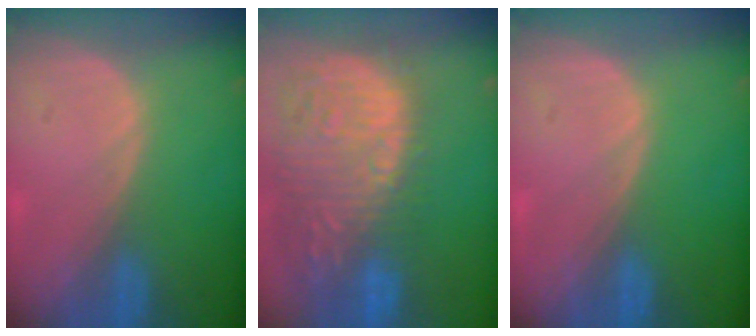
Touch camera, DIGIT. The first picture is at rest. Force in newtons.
{"total": 15.7, "press": 12.9, "slide": 9.0}
{"total": 0.0}